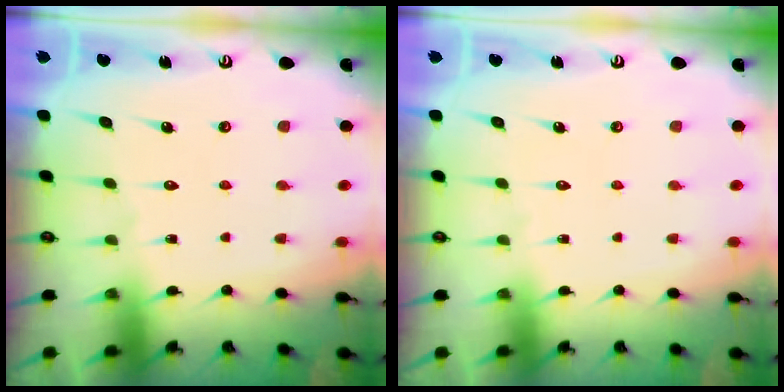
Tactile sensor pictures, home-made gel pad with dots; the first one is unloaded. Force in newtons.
{"total": 0.0}